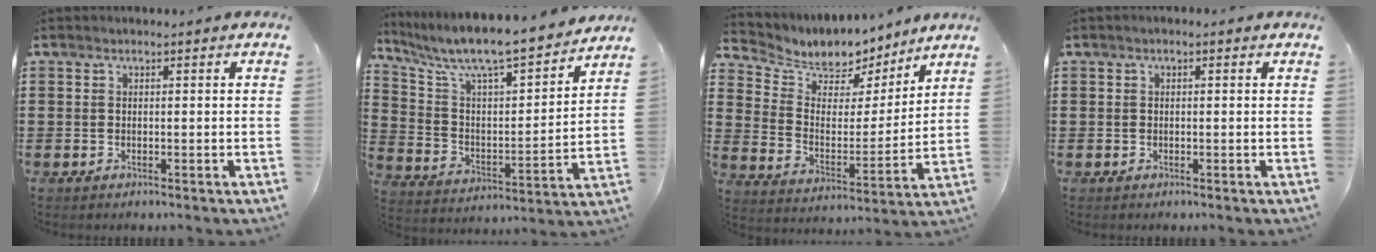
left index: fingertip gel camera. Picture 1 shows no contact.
{"total": 8.0, "force": [7.3, 0.7, 3.2], "torque": [-0.097, -0.062, 0.117]}
{"total": 6.8, "force": [5.9, 3.3, 1.2], "torque": [-0.065, -0.037, 0.102]}
{"total": 0.5, "force": [-0.1, 0.2, 0.5], "torque": [-0.009, 0.000, -0.002]}